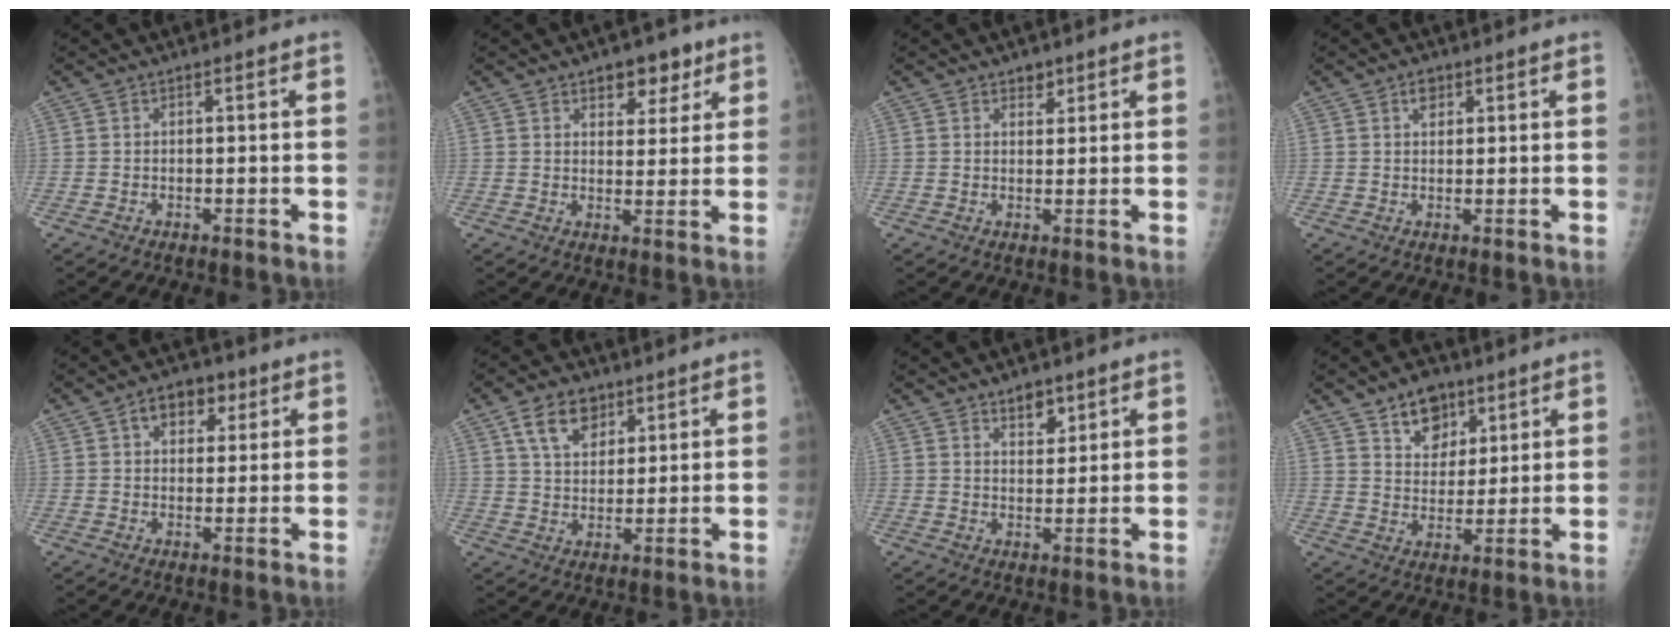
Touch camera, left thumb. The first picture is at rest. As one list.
[{"total": 6.6, "force": [4.0, 4.0, 3.4], "torque": [-0.013, -0.018, 0.055]}, {"total": 2.2, "force": [1.5, 1.4, 0.8], "torque": [0.007, -0.008, 0.021]}, {"total": 2.3, "force": [1.2, 1.6, 1.2], "torque": [-0.008, -0.004, 0.018]}, {"total": 7.0, "force": [3.0, 4.7, 4.1], "torque": [-0.026, -0.003, 0.040]}, {"total": 8.3, "force": [4.5, 5.3, 4.5], "torque": [-0.055, -0.021, 0.080]}, {"total": 4.4, "force": [2.9, 2.4, 2.2], "torque": [-0.009, -0.019, 0.047]}, {"total": 9.0, "force": [5.4, 5.9, 4.0], "torque": [-0.031, -0.029, 0.091]}]